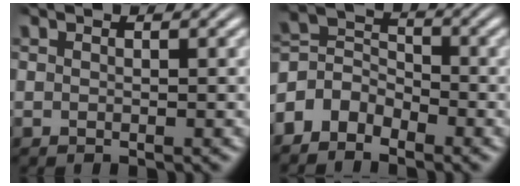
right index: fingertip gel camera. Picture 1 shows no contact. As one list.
[{"total": 6.0, "force": [-1.1, 5.2, 2.7], "torque": [-0.068, -0.020, -0.024]}]